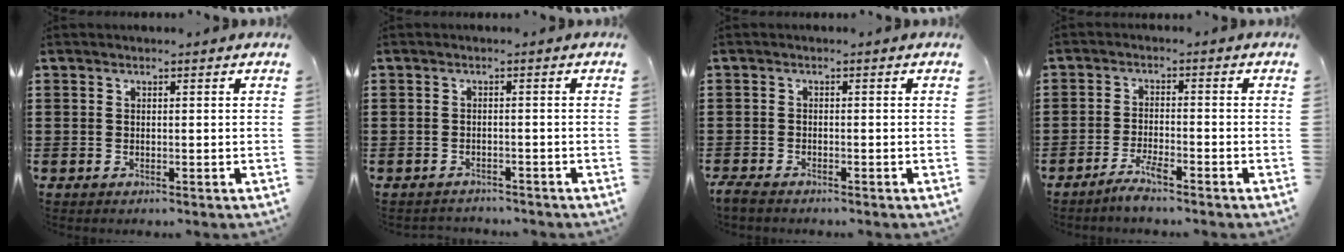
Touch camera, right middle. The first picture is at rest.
{"total": 1.4, "force": [-1.3, 0.1, -0.1], "torque": [-0.004, 0.000, -0.030]}
{"total": 1.7, "force": [-1.6, 0.3, 0.7], "torque": [-0.029, -0.005, -0.035]}
{"total": 3.1, "force": [-2.5, 0.1, 1.8], "torque": [-0.041, 0.000, -0.047]}